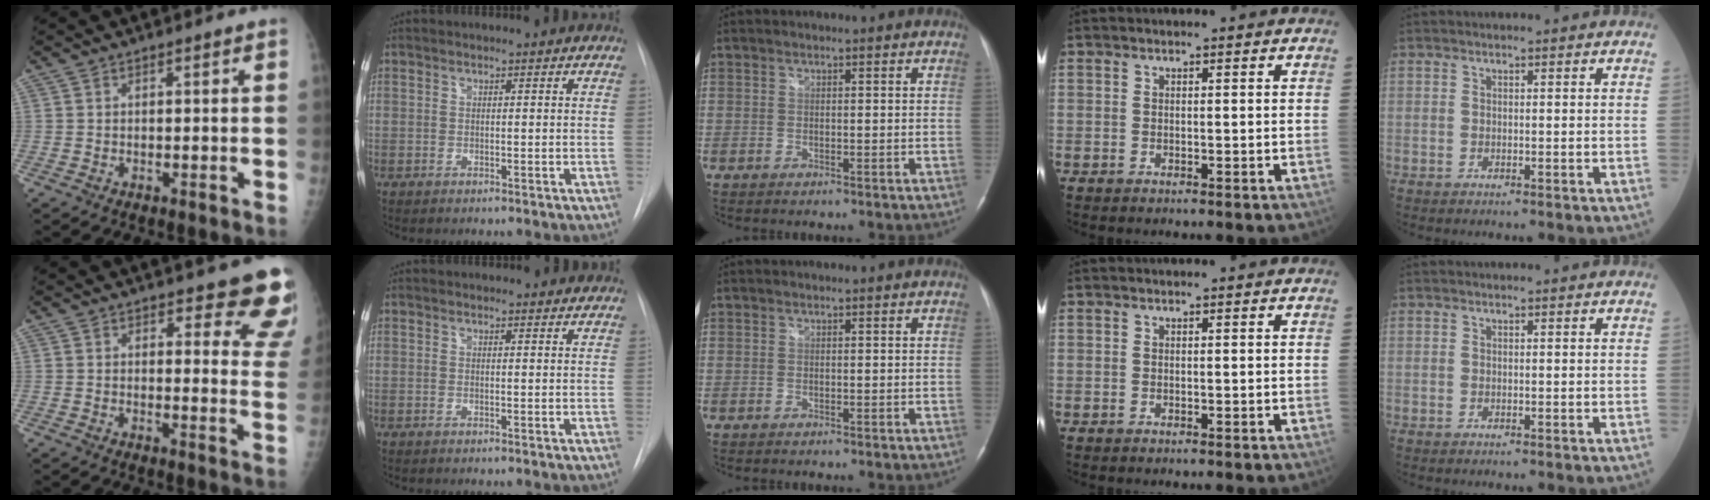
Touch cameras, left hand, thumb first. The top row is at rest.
{"thumb": {"total": 11.0, "force": [8.9, 3.8, 5.1], "torque": [-0.006, -0.056, 0.081]}, "index": {"total": 2.3, "force": [2.1, 0.9, 0.3], "torque": [-0.004, 0.004, 0.015]}}